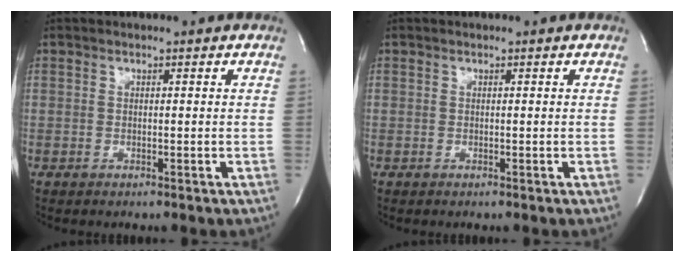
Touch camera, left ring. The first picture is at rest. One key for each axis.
{"total": 0.0}